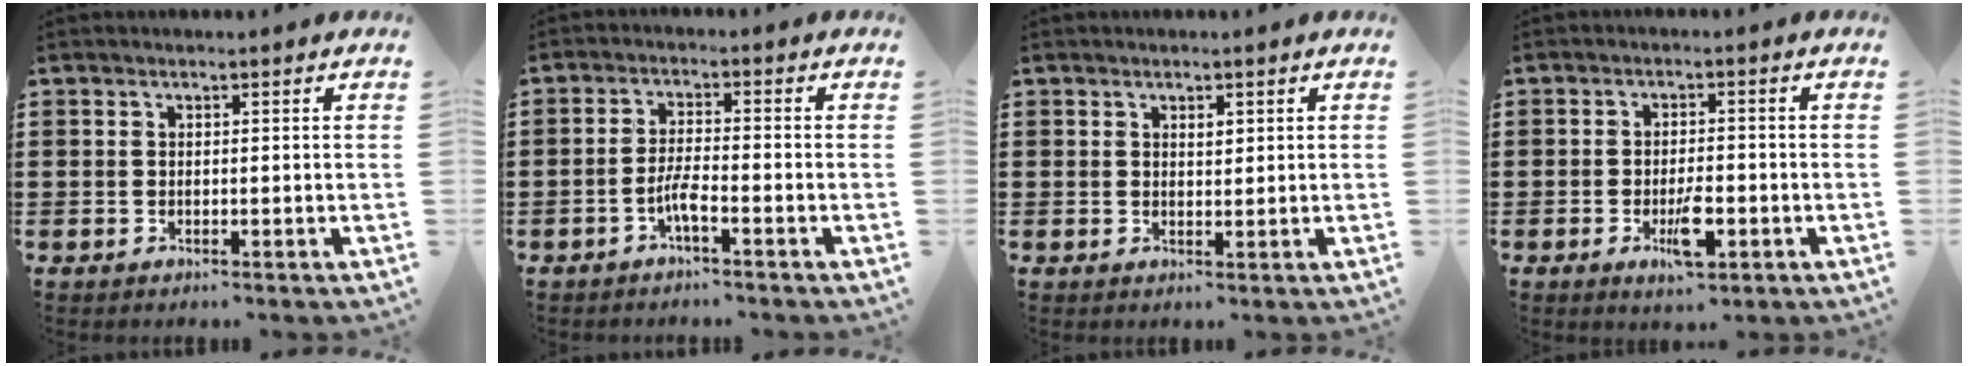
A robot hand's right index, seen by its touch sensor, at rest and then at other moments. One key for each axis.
{"total": 3.8, "fx": -2.1, "fy": 0.4, "fz": 3.2, "tx": -0.069, "ty": -0.004, "tz": -0.042}
{"total": 1.2, "fx": 0.6, "fy": 0.6, "fz": 0.8, "tx": -0.008, "ty": 0.001, "tz": 0.009}
{"total": 5.7, "fx": -2.1, "fy": 1.9, "fz": 4.9, "tx": -0.083, "ty": 0.002, "tz": -0.034}